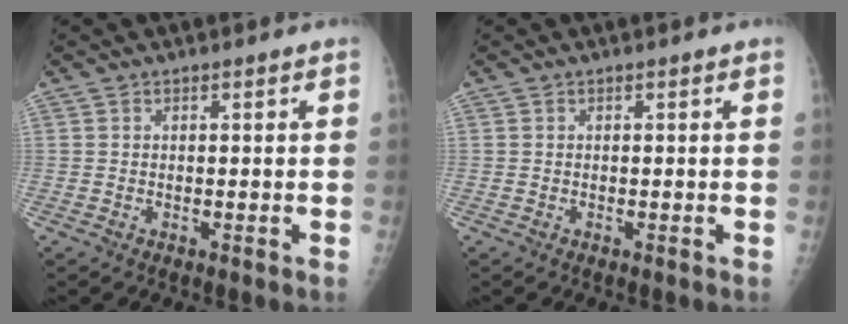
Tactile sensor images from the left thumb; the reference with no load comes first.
{"total": 0.0}